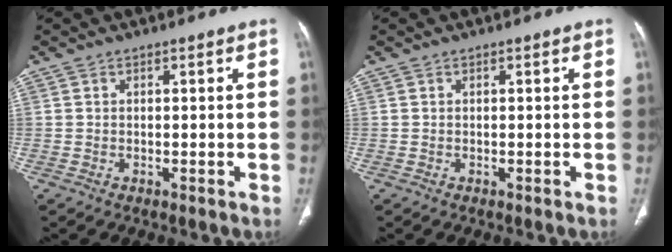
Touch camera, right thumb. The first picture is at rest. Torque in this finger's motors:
{"motor_torque": [0.00, 0.00, 0.00, 0.00, 0.02]}